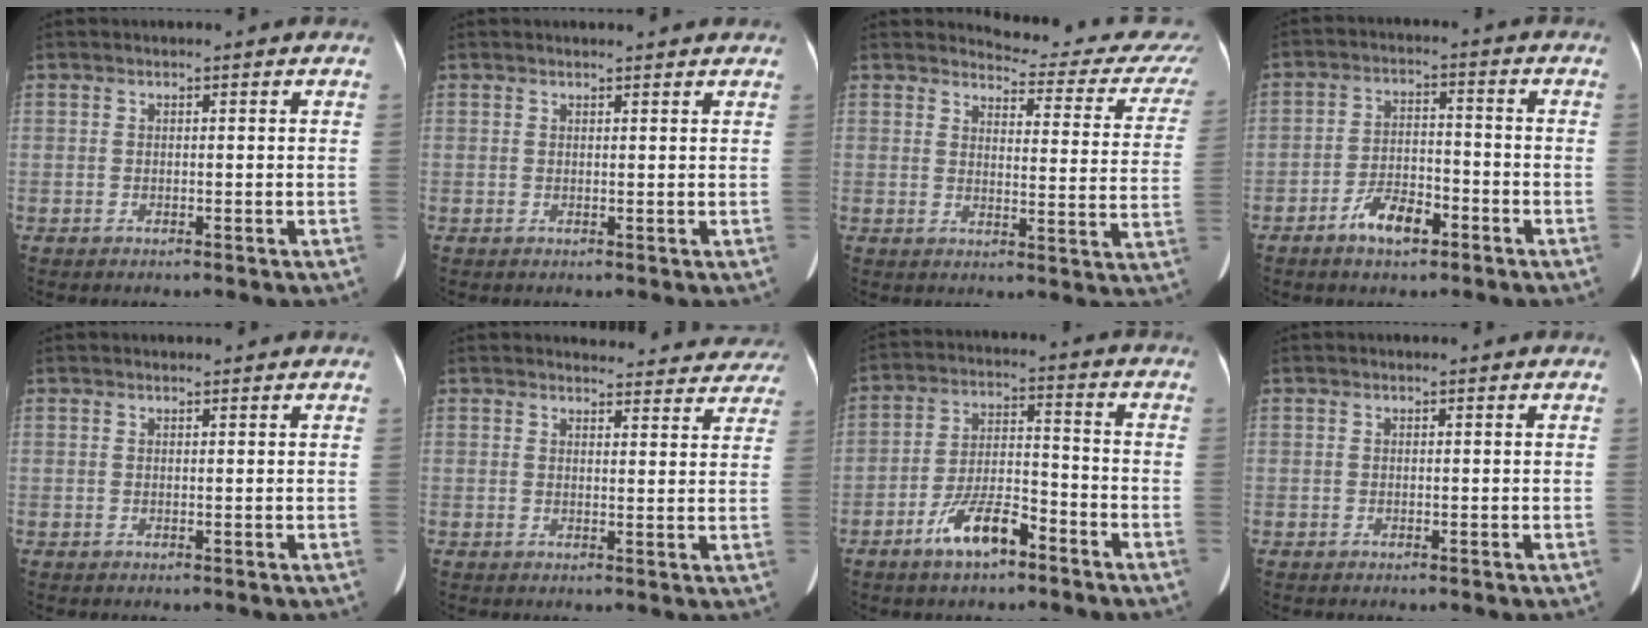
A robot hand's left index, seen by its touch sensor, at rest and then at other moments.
{"total": 3.6, "force": [3.5, 0.5, 0.9], "torque": [-0.014, 0.012, 0.036]}
{"total": 16.2, "force": [15.7, 2.4, 3.5], "torque": [-0.021, -0.086, 0.152]}
{"total": 6.2, "force": [-3.8, 2.5, 4.2], "torque": [-0.084, 0.005, -0.065]}
{"total": 1.1, "force": [1.1, 0.1, 0.2], "torque": [-0.008, 0.013, 0.016]}
{"total": 15.8, "force": [15.1, 4.3, 2.1], "torque": [0.009, -0.026, 0.150]}
{"total": 8.6, "force": [-5.5, 2.6, 6.1], "torque": [-0.122, 0.004, -0.099]}
{"total": 0.0}